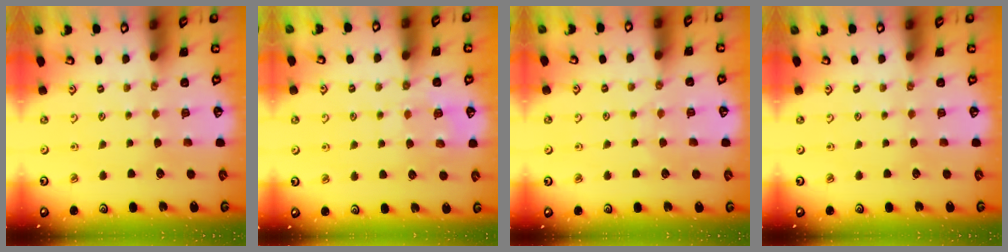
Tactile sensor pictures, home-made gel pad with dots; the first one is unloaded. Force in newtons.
{"total": 6.3, "press": 6.2, "slide": 0.6}
{"total": 2.8, "press": 2.7, "slide": 0.5}
{"total": 0.0}